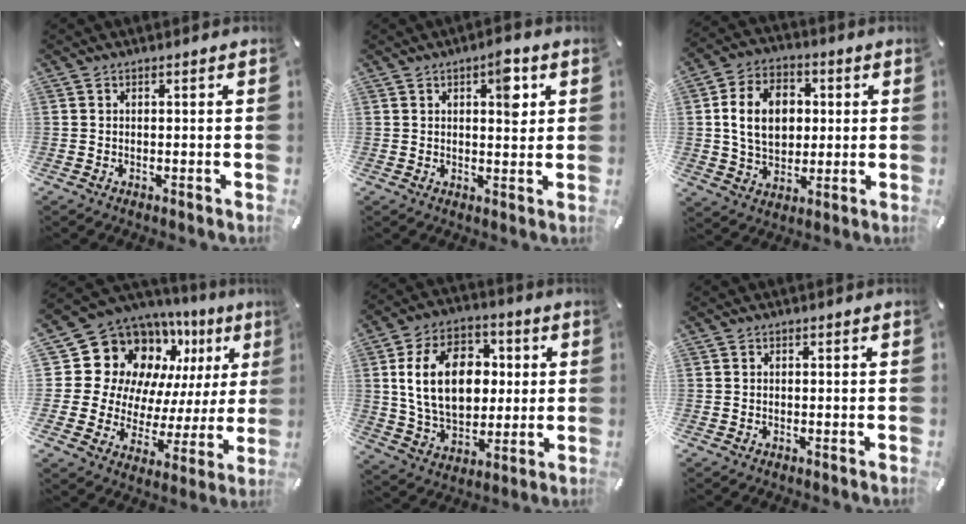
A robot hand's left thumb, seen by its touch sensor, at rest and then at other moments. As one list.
[{"total": 6.4, "force": [2.4, 2.9, 5.2], "torque": [-0.052, -0.016, 0.029]}, {"total": 12.8, "force": [1.5, 9.7, 8.1], "torque": [-0.167, 0.011, 0.027]}, {"total": 16.9, "force": [10.0, 12.0, 6.3], "torque": [-0.105, -0.101, 0.199]}, {"total": 18.2, "force": [2.4, 12.8, 12.7], "torque": [-0.245, 0.016, 0.042]}, {"total": 0.0}]